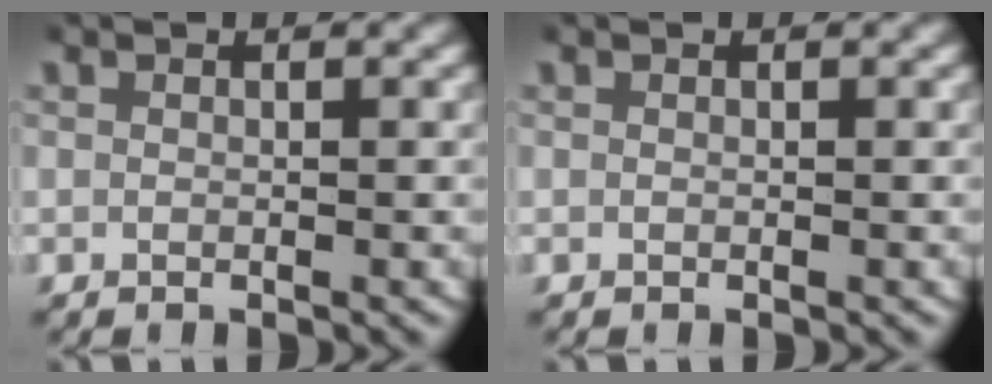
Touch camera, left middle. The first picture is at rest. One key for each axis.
{"total": 0.0}